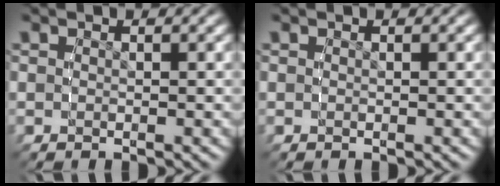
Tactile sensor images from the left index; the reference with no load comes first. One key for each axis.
{"total": 0.0}